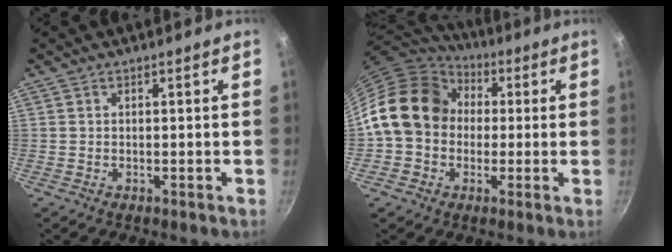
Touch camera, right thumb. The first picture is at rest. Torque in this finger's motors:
{"motor_torque": [1.85, 3.16, 1.05, -0.95, 0.20]}